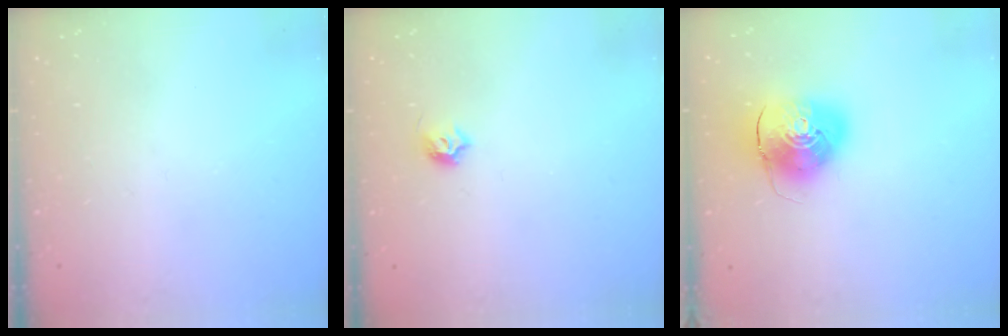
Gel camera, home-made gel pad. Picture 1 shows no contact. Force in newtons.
{"total": 5.0, "press": 4.9, "slide": 0.7}
{"total": 10.5, "press": 10.4, "slide": 1.8}